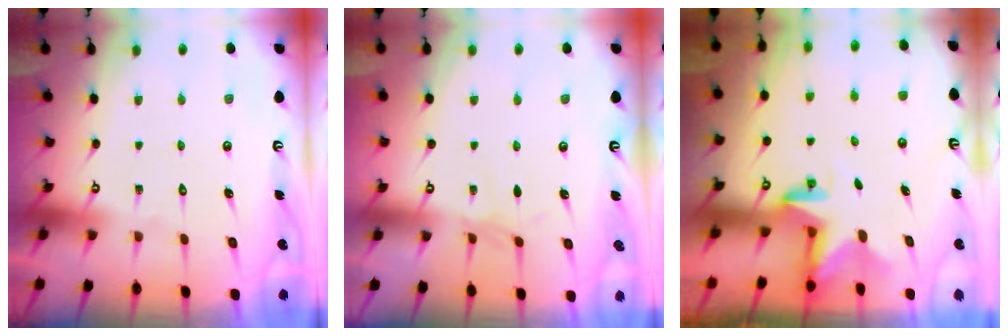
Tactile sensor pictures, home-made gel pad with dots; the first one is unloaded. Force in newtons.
{"total": 2.1, "press": 2.0, "slide": 0.5}
{"total": 2.8, "press": 2.8, "slide": 0.2}